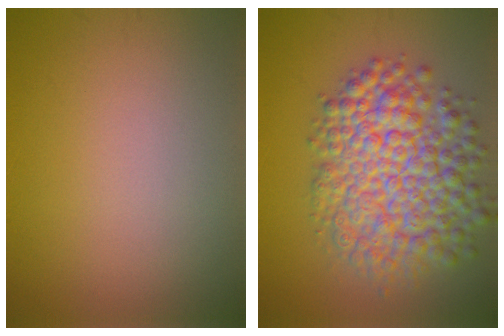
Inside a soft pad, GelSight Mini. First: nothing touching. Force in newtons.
{"total": 9.6, "press": 9.6, "slide": 0.3}